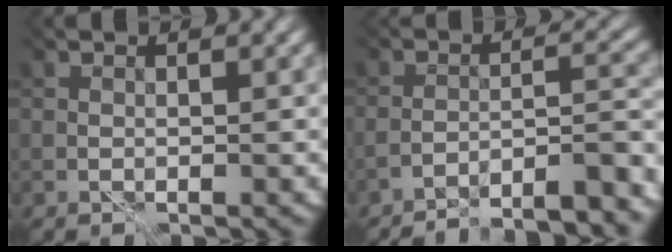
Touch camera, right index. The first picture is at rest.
{"total": 7.7, "force": [-7.0, 0.5, 3.1], "torque": [-0.027, 0.016, -0.100]}